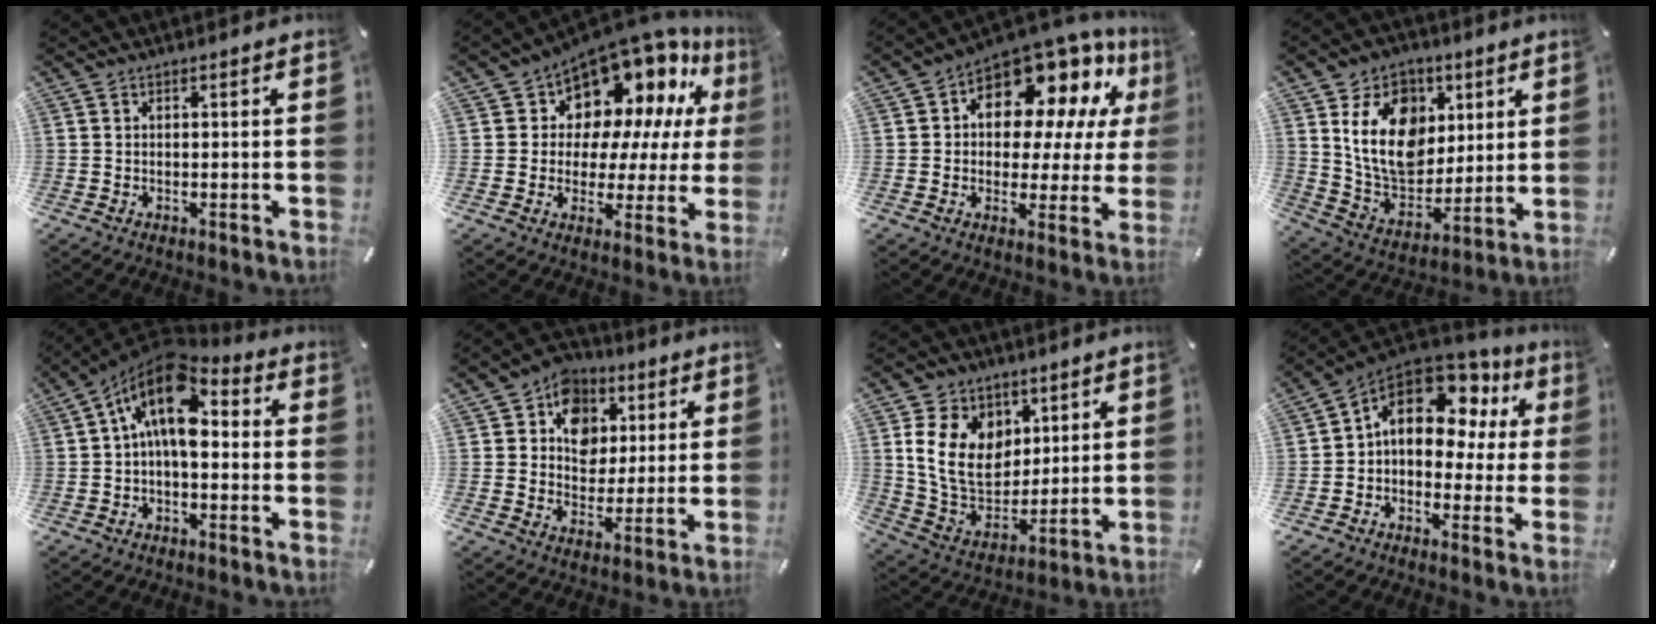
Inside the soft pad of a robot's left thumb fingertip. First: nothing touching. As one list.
[{"total": 13.4, "force": [10.7, 7.2, 3.7], "torque": [-0.062, -0.106, 0.189]}, {"total": 14.0, "force": [8.5, 8.4, 7.4], "torque": [-0.119, -0.074, 0.151]}, {"total": 16.6, "force": [4.9, 12.7, 9.4], "torque": [-0.177, -0.004, 0.091]}, {"total": 14.4, "force": [3.3, 7.7, 11.7], "torque": [-0.219, -0.023, 0.055]}, {"total": 10.6, "force": [3.1, 9.5, 3.6], "torque": [-0.049, -0.020, 0.054]}, {"total": 14.8, "force": [4.5, 11.9, 7.5], "torque": [-0.162, -0.015, 0.091]}, {"total": 13.7, "force": [5.8, 9.0, 8.6], "torque": [-0.136, -0.032, 0.103]}]